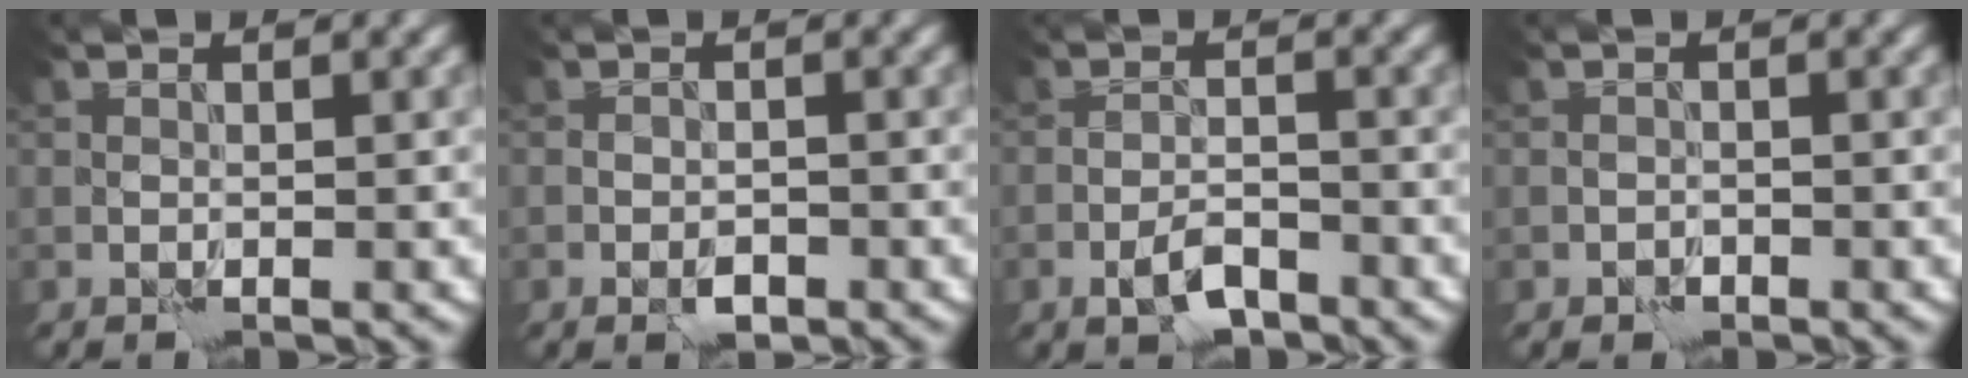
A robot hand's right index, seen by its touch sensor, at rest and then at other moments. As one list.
[{"total": 1.2, "force": [-0.6, 0.7, 0.7], "torque": [-0.010, 0.000, -0.010]}, {"total": 2.6, "force": [-1.6, 0.9, 1.7], "torque": [-0.031, 0.001, -0.032]}, {"total": 0.5, "force": [-0.3, 0.4, 0.0], "torque": [0.003, 0.002, -0.006]}]